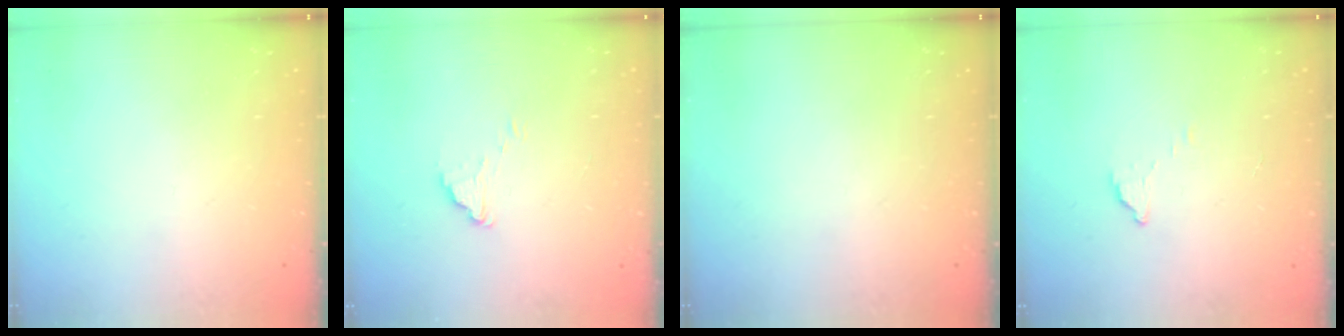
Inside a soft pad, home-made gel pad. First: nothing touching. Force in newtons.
{"total": 1.5, "press": 1.5, "slide": 0.1}
{"total": 0.0}
{"total": 2.3, "press": 2.3, "slide": 0.1}